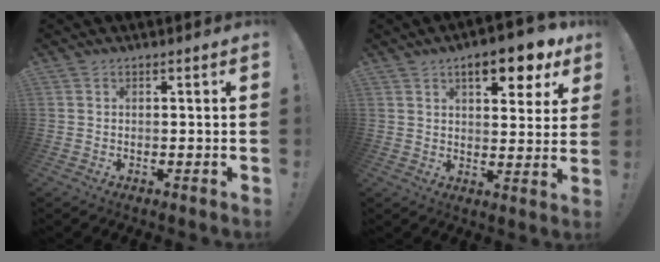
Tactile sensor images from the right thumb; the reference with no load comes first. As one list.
[{"total": 11.2, "force": [6.6, 3.9, 8.2], "torque": [-0.097, -0.038, 0.105]}]